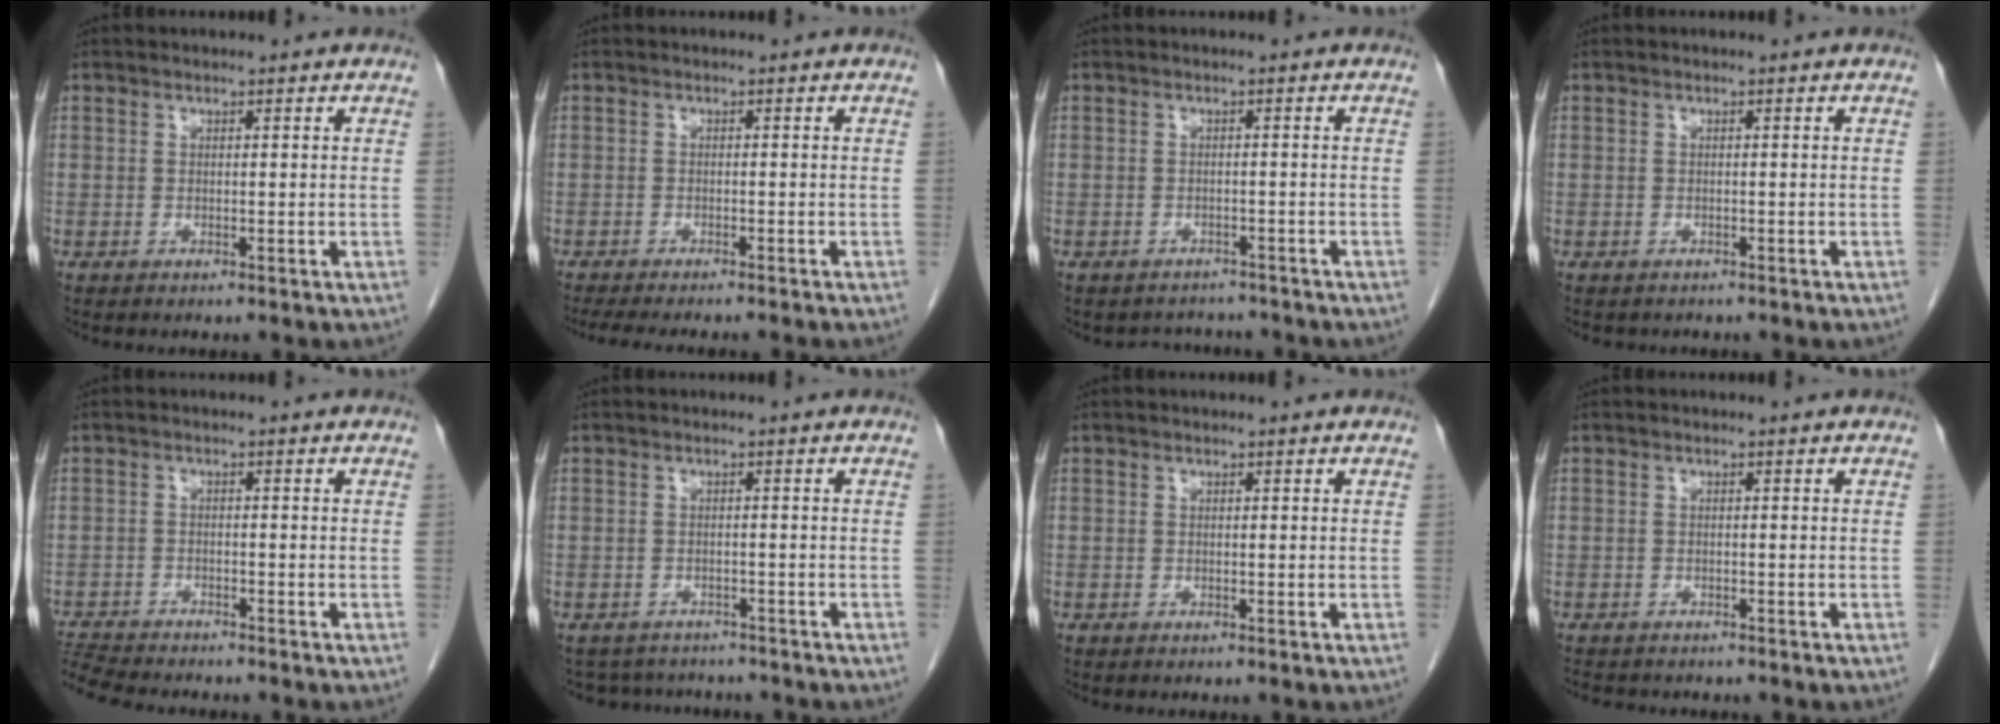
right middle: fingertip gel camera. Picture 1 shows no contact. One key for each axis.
{"total": 8.9, "fx": -7.8, "fy": 0.8, "fz": 4.3, "tx": -0.050, "ty": -0.014, "tz": -0.108}
{"total": 3.9, "fx": -3.5, "fy": 1.7, "fz": -0.2, "tx": 0.003, "ty": 0.007, "tz": -0.046}
{"total": 1.3, "fx": -1.1, "fy": 0.7, "fz": 0.1, "tx": -0.013, "ty": 0.001, "tz": -0.015}
{"total": 6.4, "fx": -6.2, "fy": 0.2, "fz": 1.5, "tx": -0.028, "ty": -0.014, "tz": -0.109}
{"total": 5.8, "fx": -5.4, "fy": 2.1, "fz": 0.4, "tx": -0.002, "ty": 0.008, "tz": -0.070}
{"total": 0.0}
{"total": 3.7, "fx": -3.2, "fy": 1.5, "fz": 1.0, "tx": -0.018, "ty": -0.005, "tz": -0.044}